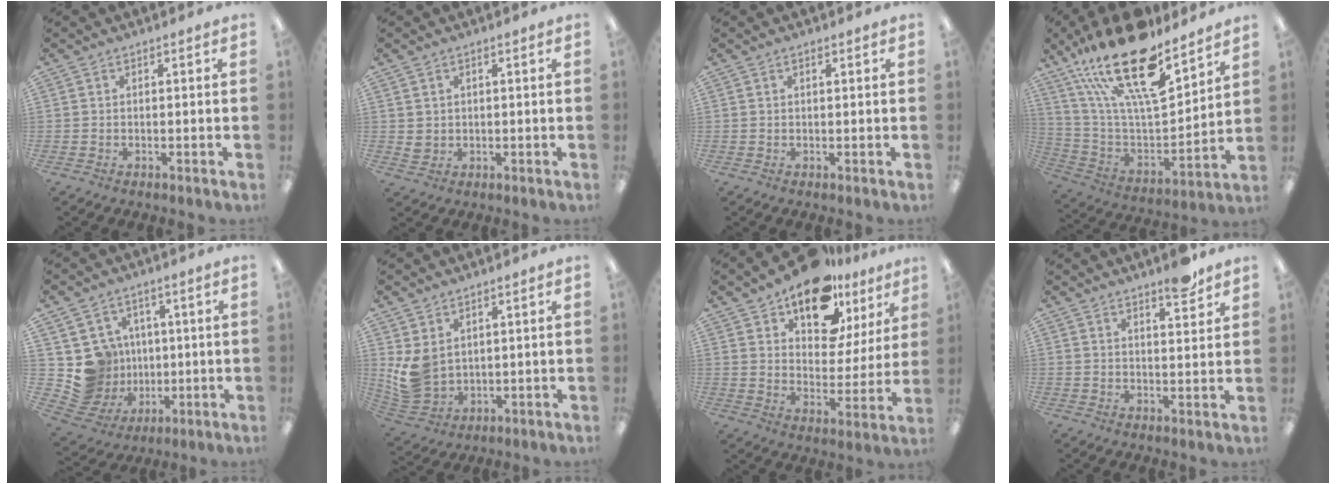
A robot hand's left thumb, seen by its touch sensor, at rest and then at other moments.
{"total": 2.4, "force": [1.0, 2.1, 0.5], "torque": [-0.003, -0.001, 0.016]}
{"total": 0.6, "force": [0.4, 0.3, 0.4], "torque": [-0.001, -0.002, 0.006]}
{"total": 24.8, "force": [16.5, 8.6, 16.4], "torque": [-0.301, -0.104, 0.284]}
{"total": 11.7, "force": [1.6, 11.4, 2.1], "torque": [-0.064, -0.018, 0.046]}
{"total": 7.9, "force": [2.5, 6.1, 4.3], "torque": [-0.104, -0.012, 0.051]}
{"total": 16.9, "force": [12.3, 8.7, 7.6], "torque": [-0.116, -0.078, 0.218]}
{"total": 5.6, "force": [4.7, 1.2, 2.9], "torque": [-0.027, -0.032, 0.076]}